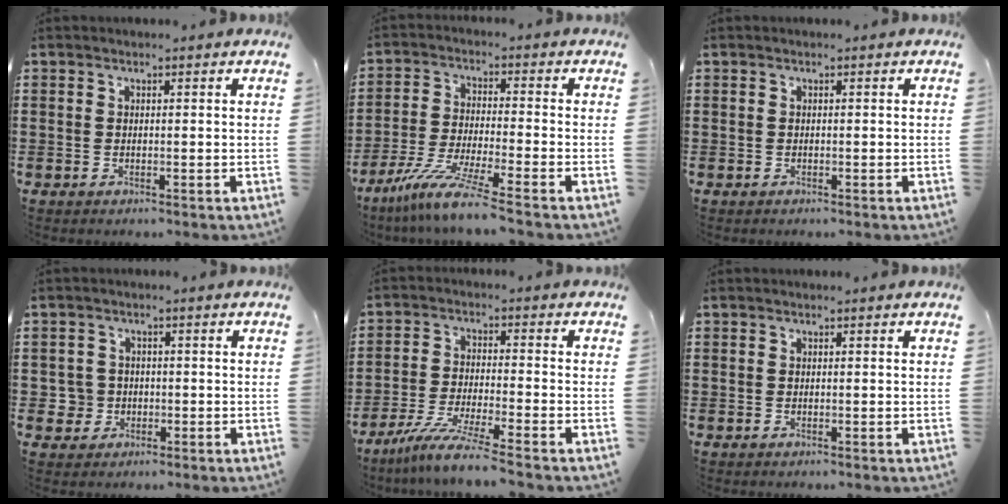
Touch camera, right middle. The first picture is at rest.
{"total": 7.9, "force": [-6.3, -0.3, 4.8], "torque": [-0.108, -0.017, -0.125]}
{"total": 0.0}
{"total": 3.2, "force": [-0.6, 3.0, 0.6], "torque": [-0.025, 0.007, -0.016]}
{"total": 7.0, "force": [-5.9, -0.4, 3.8], "torque": [-0.084, -0.020, -0.115]}
{"total": 0.0}